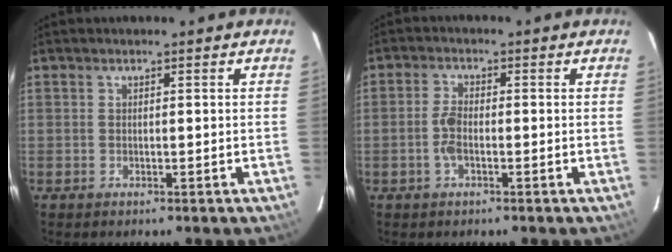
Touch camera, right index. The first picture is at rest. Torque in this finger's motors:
{"motor_torque": [0.48, -0.06, 0.31, 0.08]}